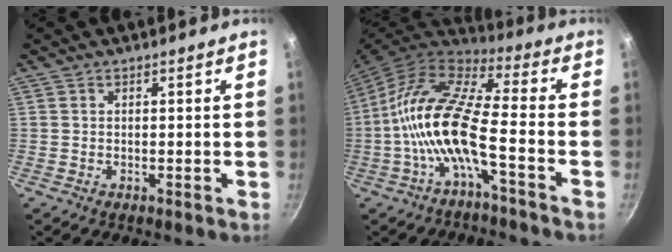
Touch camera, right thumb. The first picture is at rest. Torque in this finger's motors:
{"motor_torque": [-0.26, 1.32, 1.94, -0.83, 0.82]}